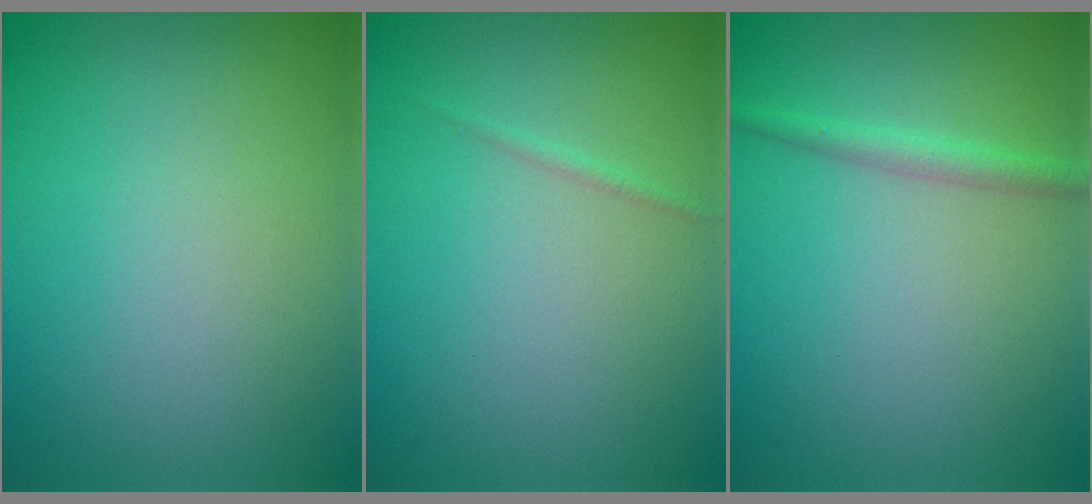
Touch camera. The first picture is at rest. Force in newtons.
{"total": 0.5, "press": 0.5, "slide": 0.0}
{"total": 1.7, "press": 1.7, "slide": 0.0}